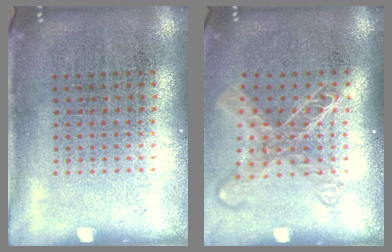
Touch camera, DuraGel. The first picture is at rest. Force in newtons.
{"total": 1.7, "press": 1.4, "slide": 1.0}